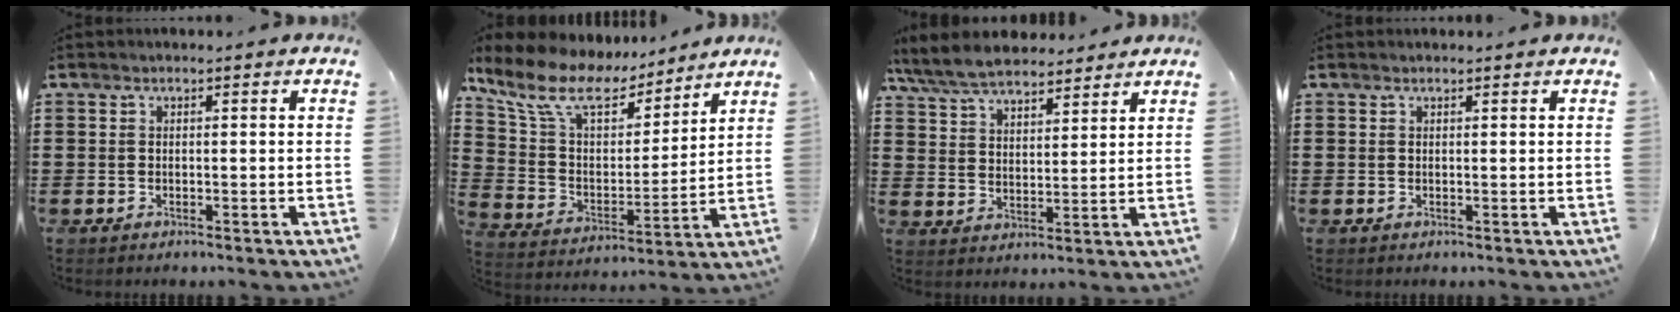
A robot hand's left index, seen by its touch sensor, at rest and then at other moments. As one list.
[{"total": 11.1, "force": [9.0, 4.0, 5.1], "torque": [-0.144, -0.044, 0.157]}, {"total": 7.5, "force": [6.8, 1.9, 2.6], "torque": [-0.075, -0.014, 0.126]}, {"total": 0.6, "force": [0.5, 0.0, 0.3], "torque": [-0.006, 0.000, 0.010]}]